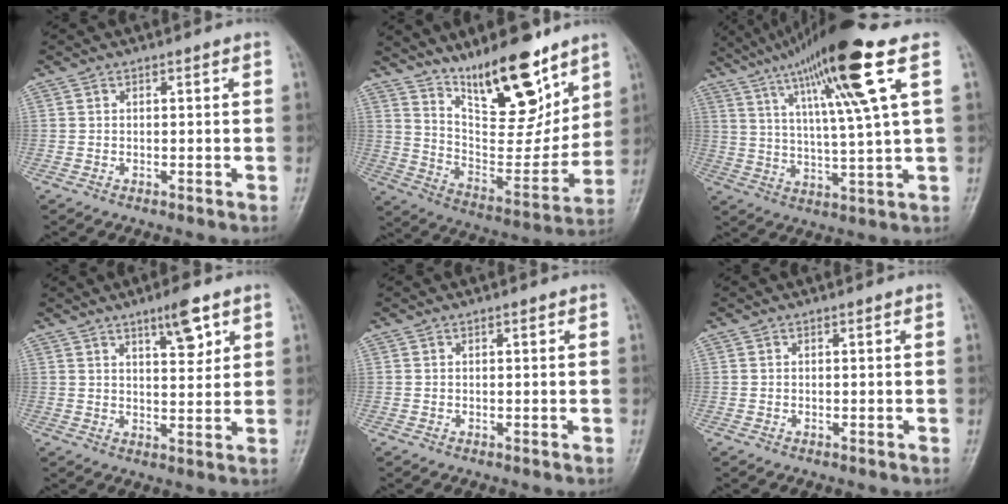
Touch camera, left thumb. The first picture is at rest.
{"total": 19.1, "force": [13.1, 6.7, 12.2], "torque": [-0.144, -0.089, 0.230]}
{"total": 18.8, "force": [9.5, 0.7, 16.2], "torque": [-0.271, -0.013, 0.160]}
{"total": 6.1, "force": [3.7, 1.8, 4.5], "torque": [-0.058, -0.024, 0.057]}
{"total": 0.0}
{"total": 0.0}